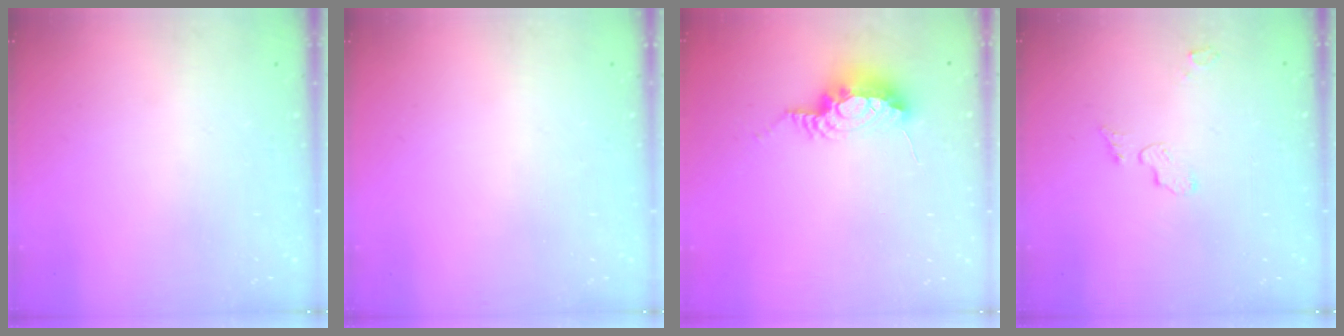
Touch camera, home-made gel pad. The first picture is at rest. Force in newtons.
{"total": 0.0}
{"total": 8.3, "press": 8.0, "slide": 2.2}
{"total": 5.4, "press": 5.4, "slide": 0.2}